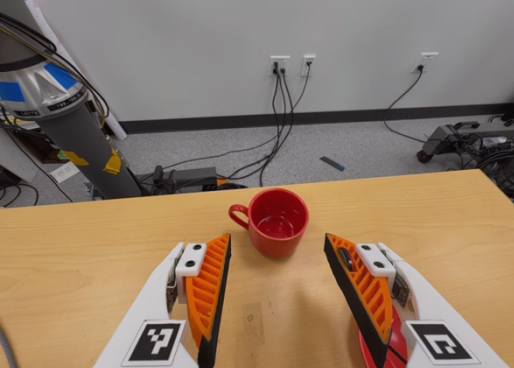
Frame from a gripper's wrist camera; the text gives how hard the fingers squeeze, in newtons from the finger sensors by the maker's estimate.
{"total": 0.0}